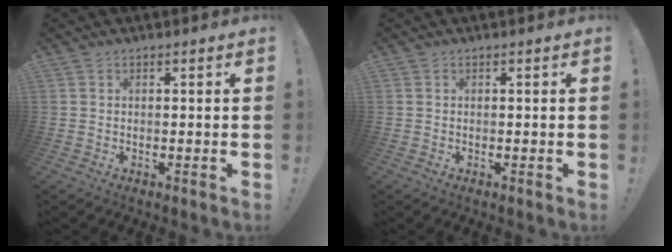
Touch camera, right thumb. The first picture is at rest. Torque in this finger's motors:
{"motor_torque": [0.00, 0.00, 0.00, 0.00, 0.00]}